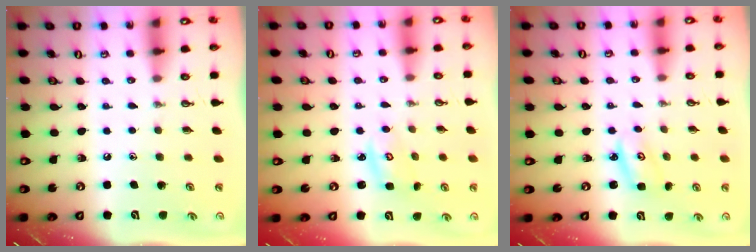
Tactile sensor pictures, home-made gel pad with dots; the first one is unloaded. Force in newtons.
{"total": 2.9, "press": 2.9, "slide": 0.4}
{"total": 3.2, "press": 3.2, "slide": 0.3}